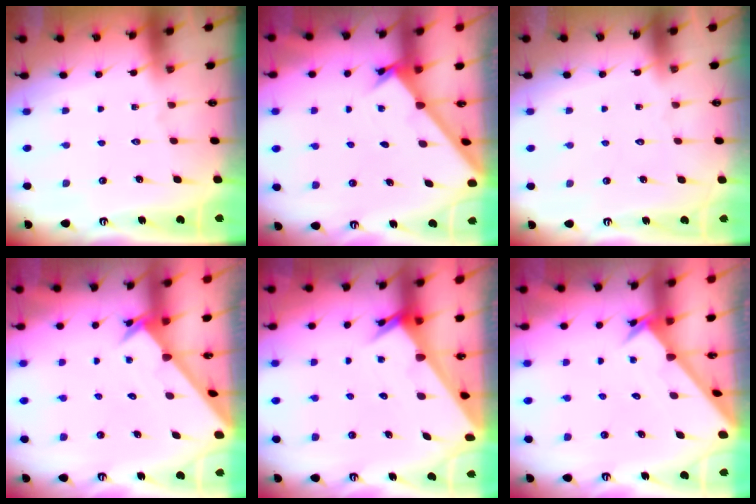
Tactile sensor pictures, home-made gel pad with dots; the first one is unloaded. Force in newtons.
{"total": 1.5, "press": 1.4, "slide": 0.1}
{"total": 1.6, "press": 1.6, "slide": 0.1}
{"total": 2.2, "press": 2.2, "slide": 0.2}
{"total": 2.4, "press": 2.4, "slide": 0.1}
{"total": 2.6, "press": 2.6, "slide": 0.2}